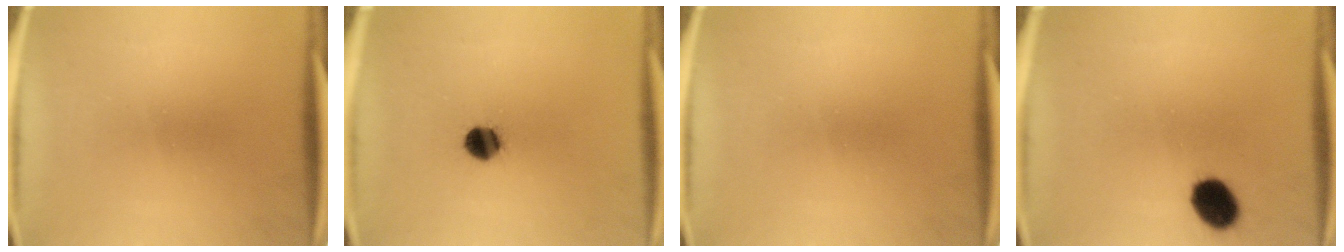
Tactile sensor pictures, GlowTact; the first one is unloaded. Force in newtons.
{"total": 5.3}
{"total": 0.0}
{"total": 7.7}